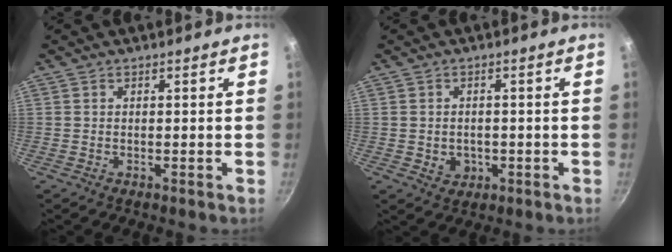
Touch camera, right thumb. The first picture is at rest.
{"total": 3.3, "force": [-0.6, 2.8, 1.7], "torque": [-0.022, 0.004, 0.001]}